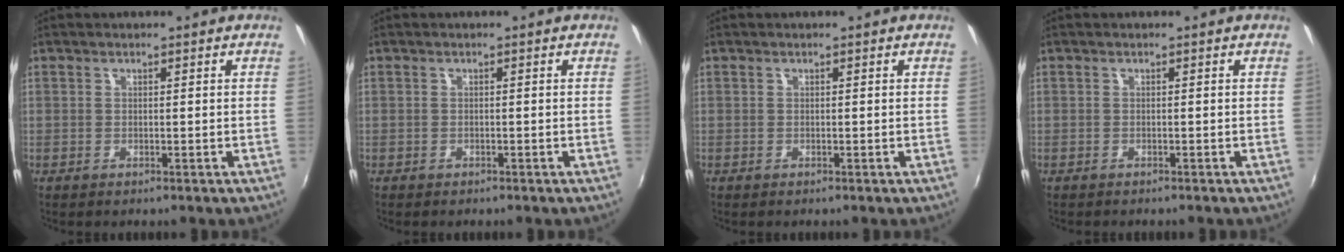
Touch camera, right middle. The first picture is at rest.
{"total": 0.7, "force": [-0.6, 0.3, 0.2], "torque": [-0.007, 0.000, -0.008]}
{"total": 0.0}
{"total": 0.7, "force": [-0.7, 0.1, 0.1], "torque": [-0.006, -0.001, -0.010]}